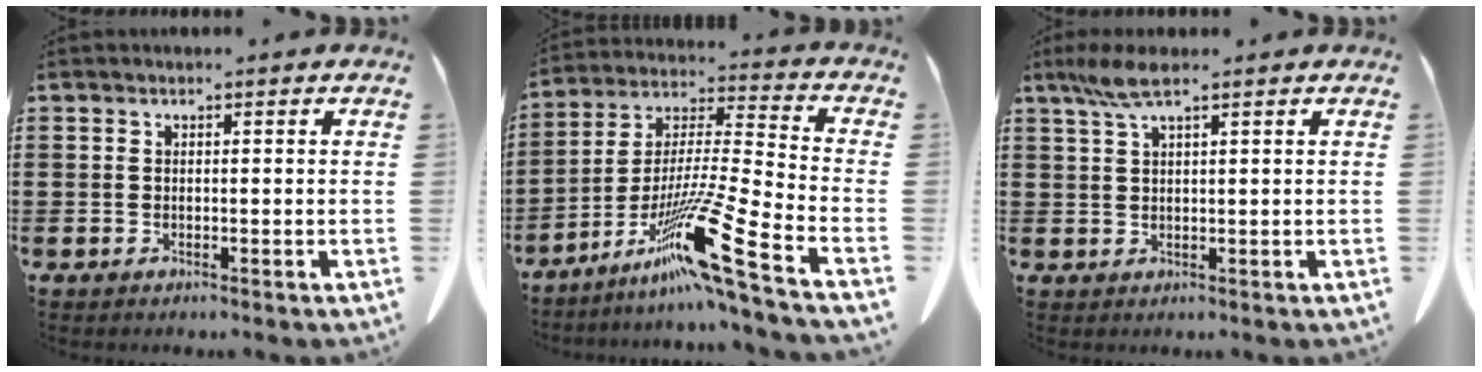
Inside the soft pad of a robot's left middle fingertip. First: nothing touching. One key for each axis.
{"total": 16.0, "fx": -10.4, "fy": 0.5, "fz": 12.2, "tx": -0.230, "ty": 0.006, "tz": -0.185}
{"total": 4.4, "fx": 2.6, "fy": 0.8, "fz": 3.5, "tx": -0.075, "ty": 0.003, "tz": 0.046}